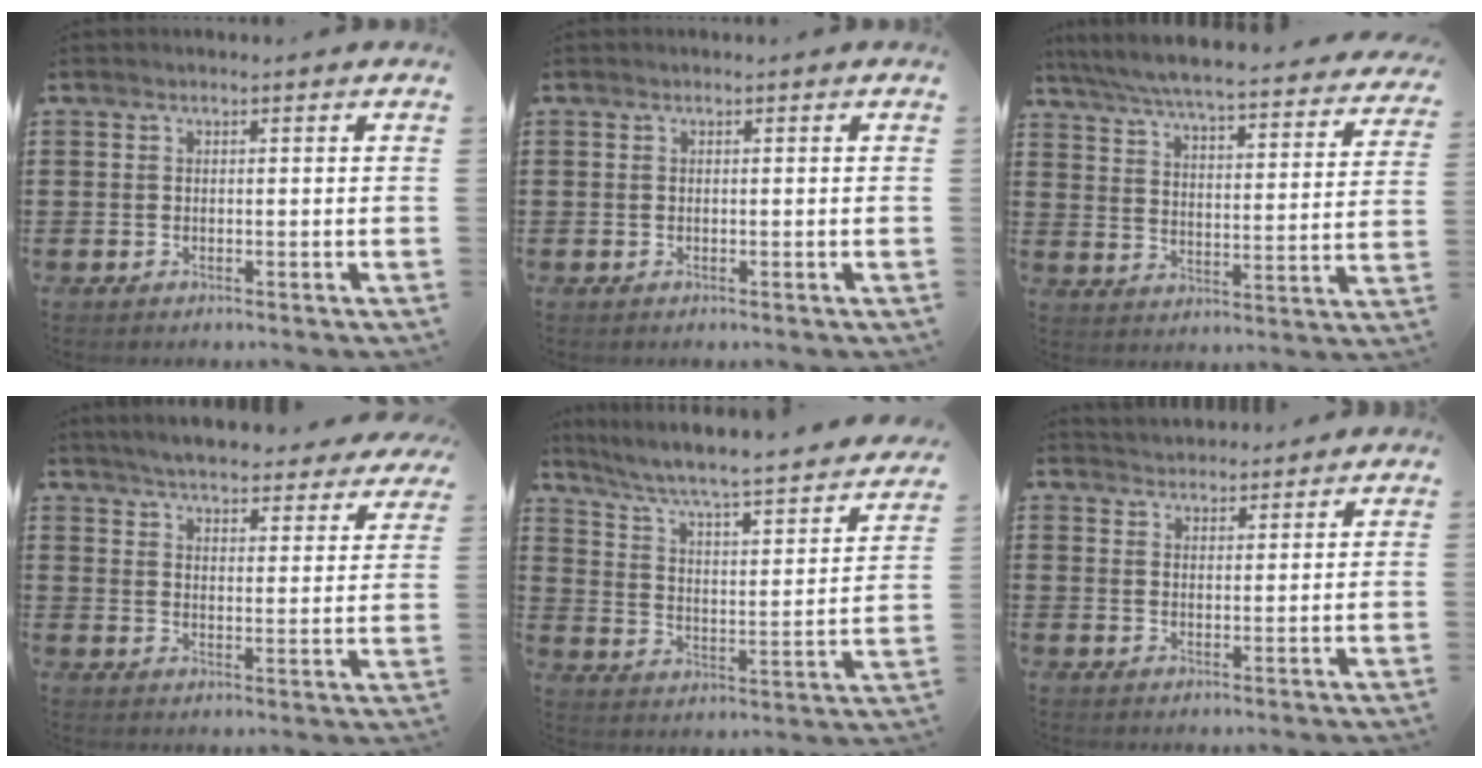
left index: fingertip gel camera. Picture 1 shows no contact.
{"total": 0.0}
{"total": 5.6, "force": [5.3, -0.4, 1.8], "torque": [-0.060, -0.044, 0.086]}
{"total": 5.0, "force": [4.9, -0.2, 0.9], "torque": [-0.041, -0.031, 0.084]}
{"total": 4.4, "force": [3.3, 0.3, 2.8], "torque": [-0.073, -0.041, 0.044]}
{"total": 2.9, "force": [2.8, 0.4, -0.5], "torque": [0.000, -0.008, 0.054]}